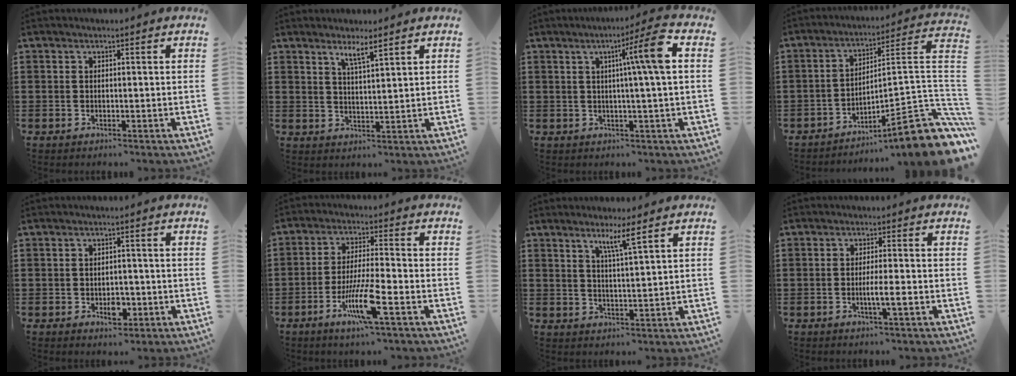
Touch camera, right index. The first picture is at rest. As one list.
[{"total": 3.5, "force": [2.5, 0.3, 2.4], "torque": [-0.052, 0.002, 0.044]}, {"total": 7.9, "force": [1.7, -0.6, 7.7], "torque": [-0.125, -0.007, 0.013]}, {"total": 10.8, "force": [-6.6, 0.7, 8.6], "torque": [-0.114, -0.013, -0.124]}, {"total": 3.4, "force": [-1.3, 2.0, 2.5], "torque": [-0.043, 0.004, -0.022]}, {"total": 9.1, "force": [-4.3, 0.9, 8.0], "torque": [-0.161, -0.011, -0.081]}, {"total": 4.3, "force": [2.8, -0.1, 3.3], "torque": [-0.065, -0.003, 0.044]}, {"total": 3.5, "force": [-1.2, 0.1, 3.3], "torque": [-0.056, -0.005, -0.022]}]